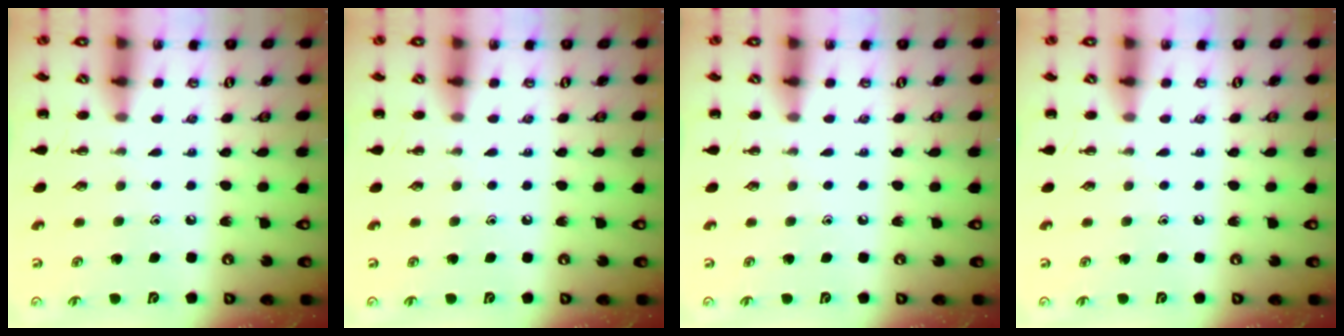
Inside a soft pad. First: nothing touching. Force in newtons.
{"total": 0.0}
{"total": 0.0}
{"total": 0.0}